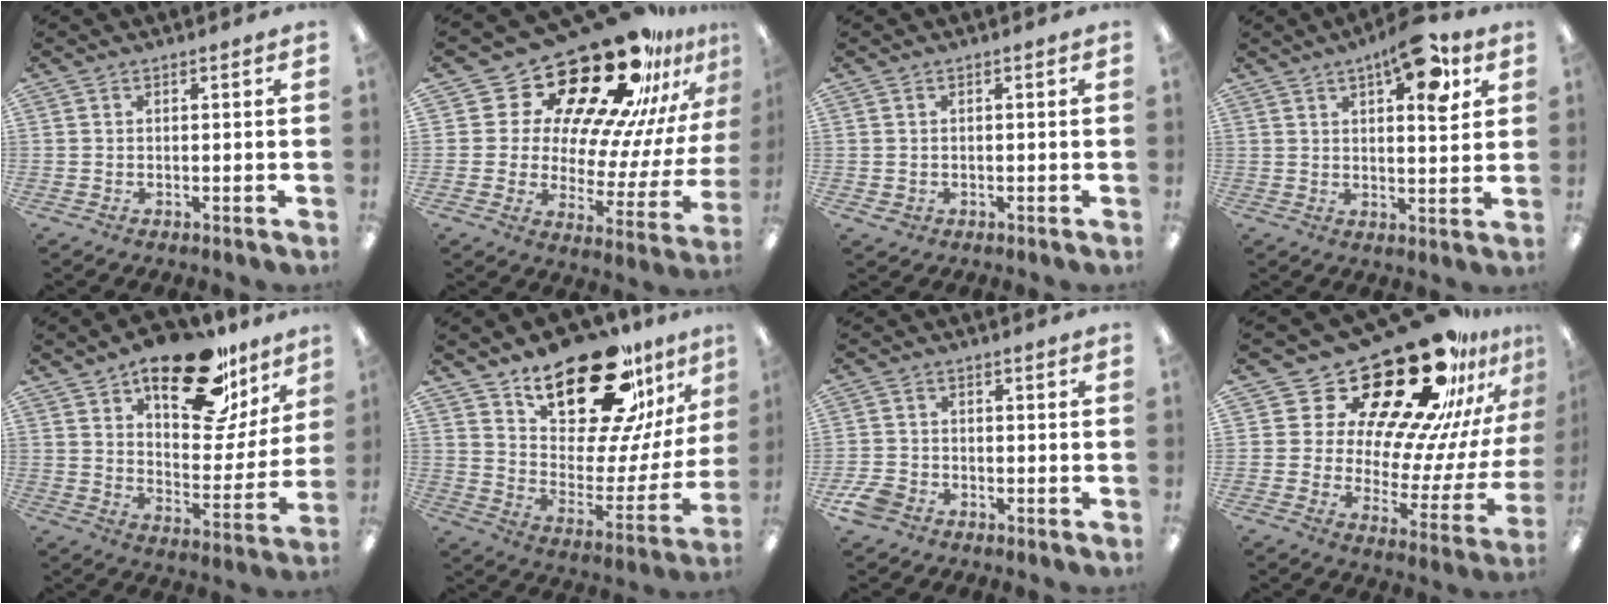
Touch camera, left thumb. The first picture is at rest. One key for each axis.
{"total": 26.5, "fx": 20.7, "fy": 10.8, "fz": 12.5, "tx": -0.186, "ty": -0.163, "tz": 0.356}
{"total": 1.1, "fx": -0.2, "fy": 1.1, "fz": 0.0, "tx": -0.001, "ty": 0.002, "tz": -0.007}
{"total": 11.9, "fx": 6.7, "fy": 4.3, "fz": 8.9, "tx": -0.109, "ty": -0.037, "tz": 0.104}
{"total": 24.0, "fx": 15.9, "fy": 11.0, "fz": 14.3, "tx": -0.195, "ty": -0.094, "tz": 0.262}
{"total": 25.1, "fx": 19.2, "fy": 9.5, "fz": 13.0, "tx": -0.190, "ty": -0.140, "tz": 0.324}
{"total": 4.7, "fx": -3.2, "fy": 3.1, "fz": 1.7, "tx": -0.039, "ty": 0.011, "tz": -0.060}
{"total": 28.6, "fx": 22.2, "fy": 11.1, "fz": 14.3, "tx": -0.209, "ty": -0.178, "tz": 0.385}